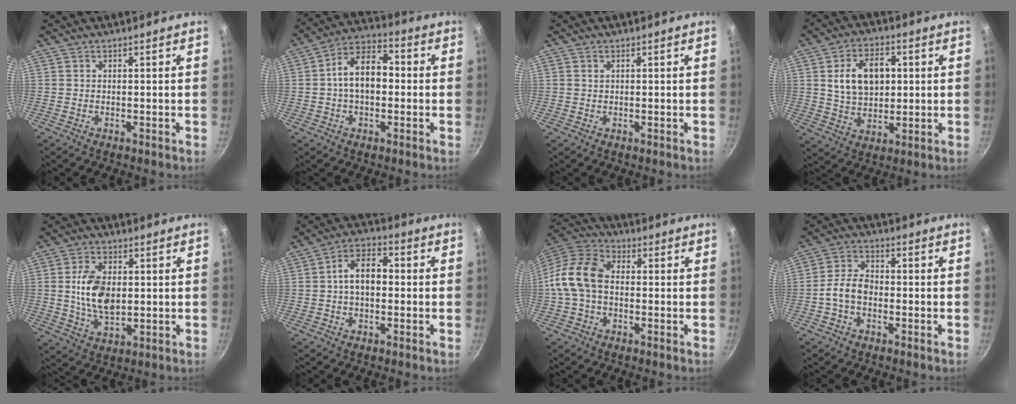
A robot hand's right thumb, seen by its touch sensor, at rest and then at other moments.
{"total": 10.9, "force": [-0.1, 6.9, 8.4], "torque": [-0.110, 0.037, -0.016]}
{"total": 0.7, "force": [0.3, 0.6, 0.4], "torque": [-0.006, 0.002, 0.005]}
{"total": 11.8, "force": [2.2, 8.0, 8.4], "torque": [-0.117, 0.000, 0.039]}
{"total": 10.2, "force": [0.7, 6.1, 8.1], "torque": [-0.140, -0.006, 0.015]}
{"total": 8.1, "force": [0.0, 5.2, 6.3], "torque": [-0.083, 0.030, -0.011]}
{"total": 11.9, "force": [-0.7, 8.1, 8.6], "torque": [-0.153, 0.037, -0.032]}
{"total": 6.0, "force": [-1.7, 4.0, 4.1], "torque": [-0.070, 0.029, -0.042]}